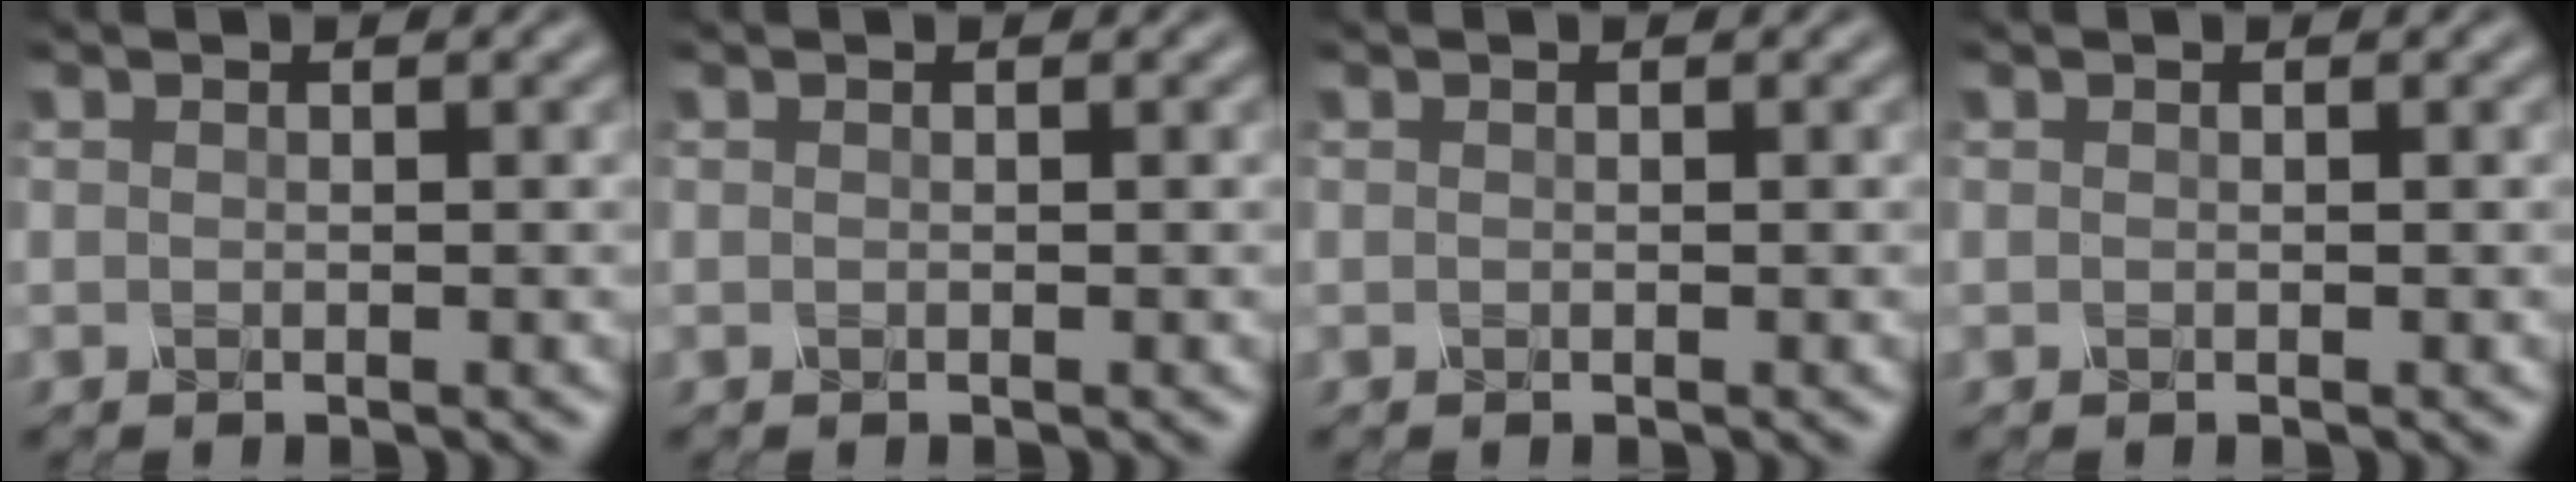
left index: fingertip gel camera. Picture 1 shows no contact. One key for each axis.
{"total": 0.0}
{"total": 0.0}
{"total": 0.0}